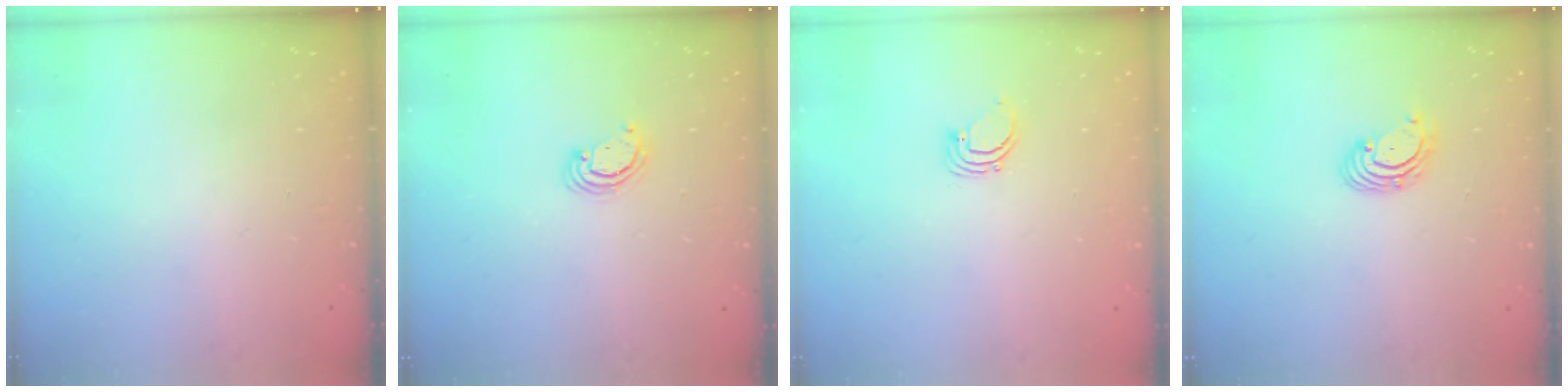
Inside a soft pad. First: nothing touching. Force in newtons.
{"total": 2.8, "press": 2.8, "slide": 0.3}
{"total": 2.3, "press": 2.3, "slide": 0.1}
{"total": 2.9, "press": 2.9, "slide": 0.3}